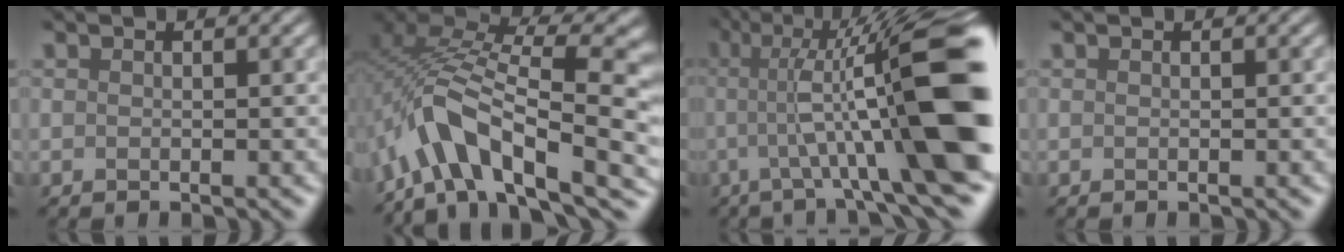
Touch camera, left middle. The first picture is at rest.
{"total": 9.5, "force": [-3.5, 3.7, 8.0], "torque": [-0.183, 0.014, -0.042]}
{"total": 12.2, "force": [-0.7, 1.9, 12.0], "torque": [-0.211, 0.023, 0.019]}
{"total": 0.0}